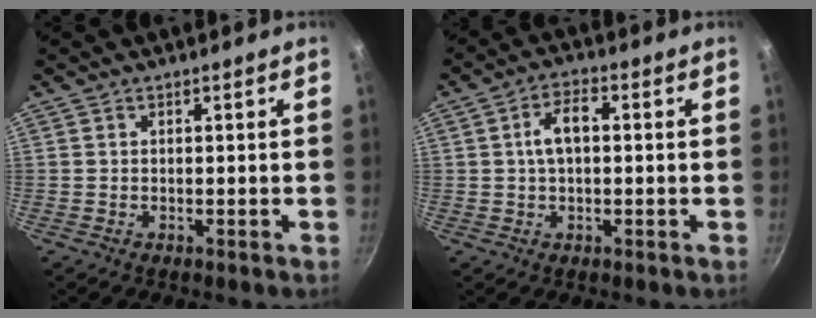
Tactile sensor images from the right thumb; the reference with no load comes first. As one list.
[{"total": 5.8, "force": [0.5, 3.1, 4.8], "torque": [-0.081, 0.019, 0.005]}]